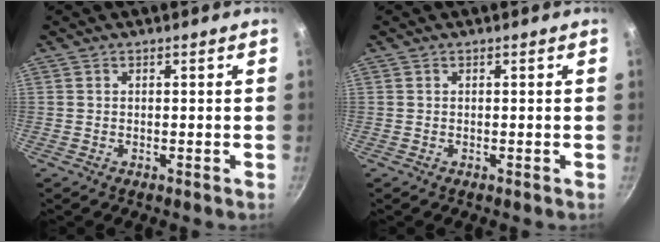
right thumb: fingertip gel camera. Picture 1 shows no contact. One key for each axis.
{"total": 0.0}